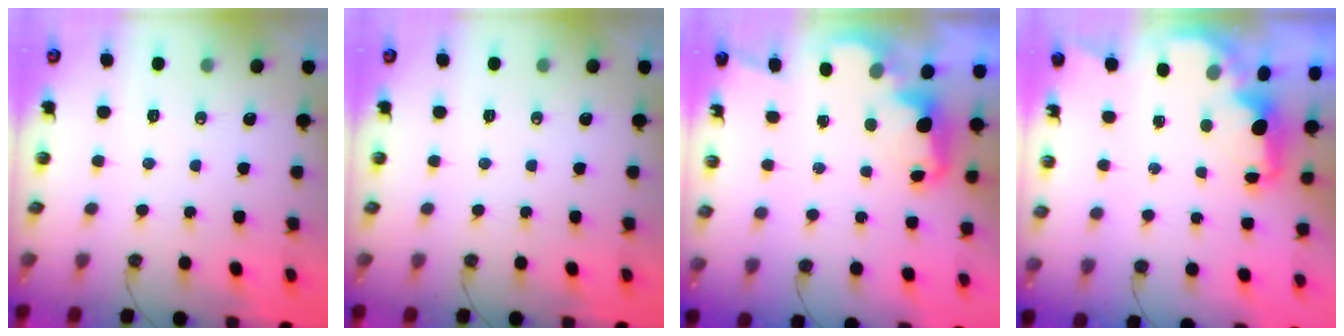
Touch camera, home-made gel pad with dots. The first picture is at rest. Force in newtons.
{"total": 0.0}
{"total": 2.4, "press": 2.4, "slide": 0.6}
{"total": 2.3, "press": 2.2, "slide": 0.7}